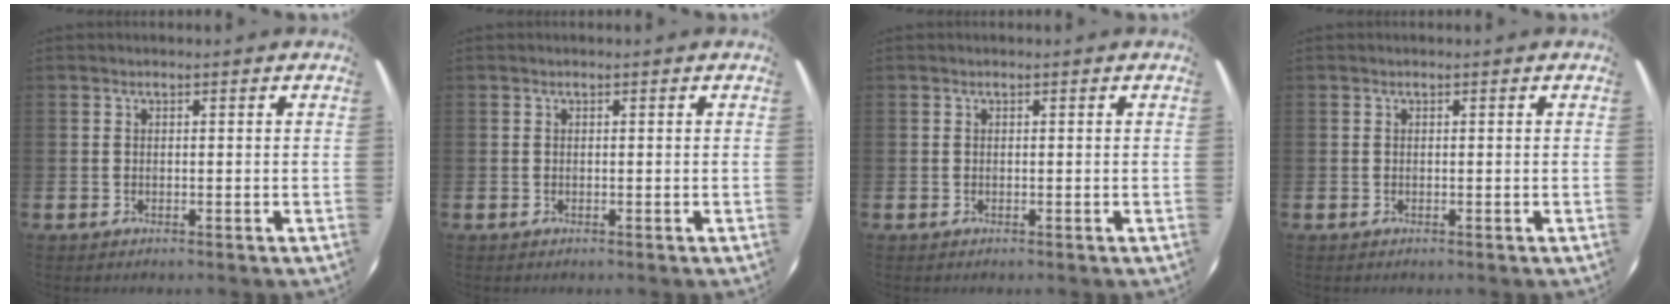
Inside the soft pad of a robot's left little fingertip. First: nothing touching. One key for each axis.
{"total": 0.0}
{"total": 0.0}
{"total": 0.0}